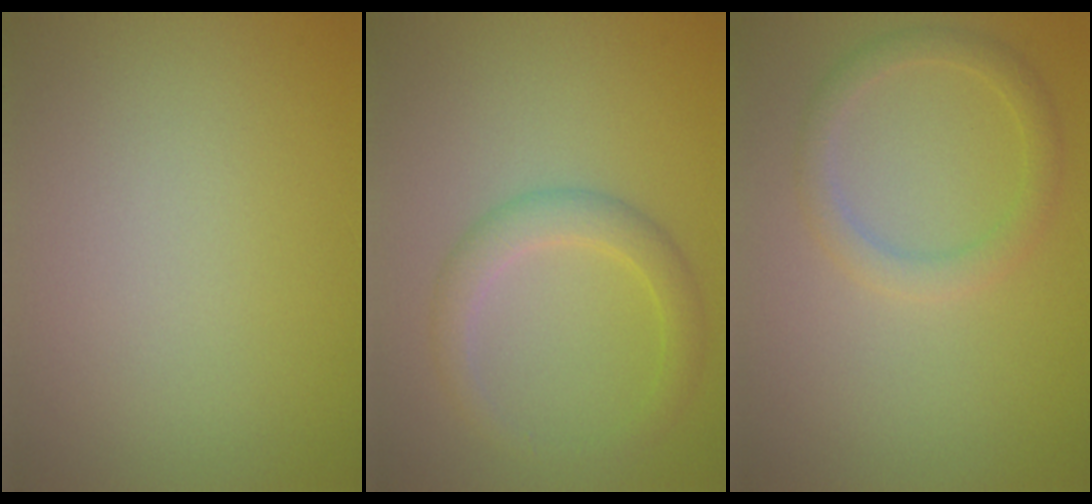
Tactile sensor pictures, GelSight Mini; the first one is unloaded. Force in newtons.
{"total": 2.7, "press": 2.7, "slide": 0.1}
{"total": 2.3, "press": 2.3, "slide": 0.0}